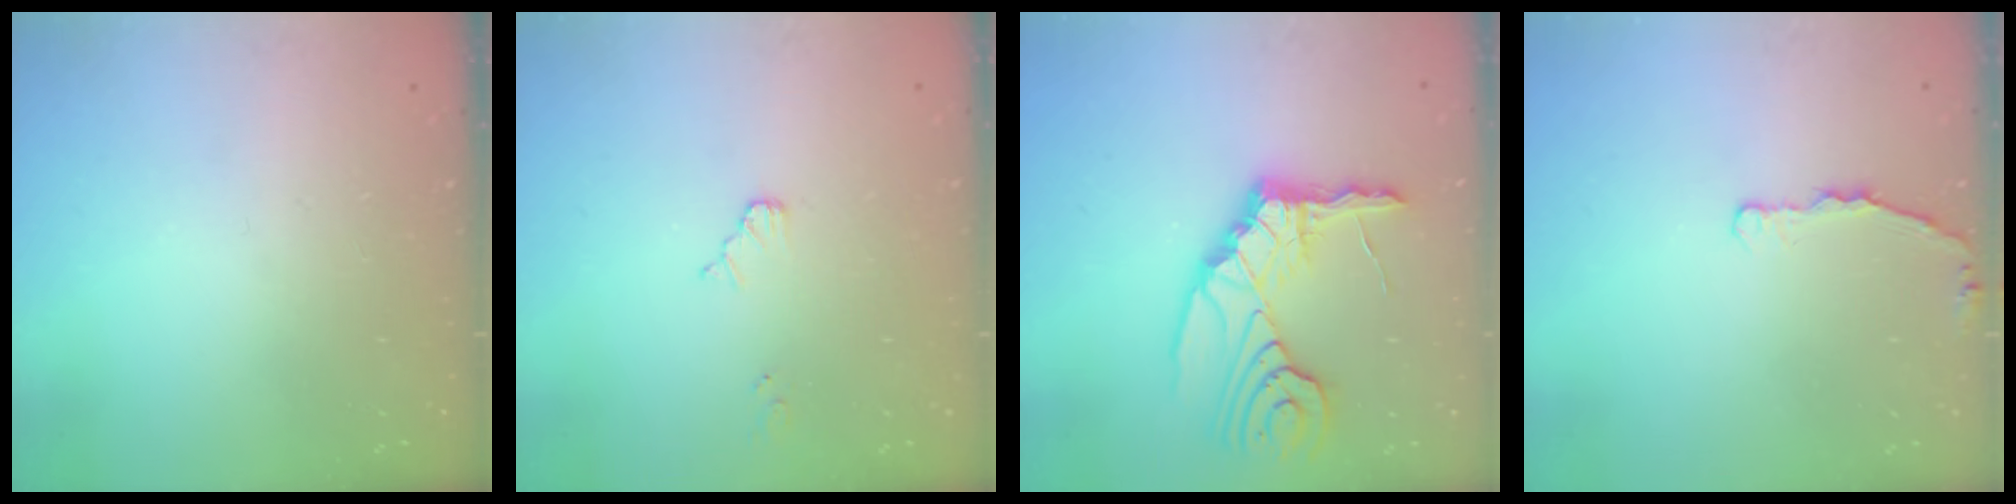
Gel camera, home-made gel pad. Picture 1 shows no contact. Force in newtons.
{"total": 2.9, "press": 2.8, "slide": 0.4}
{"total": 13.4, "press": 13.3, "slide": 1.8}
{"total": 2.9, "press": 2.9, "slide": 0.4}